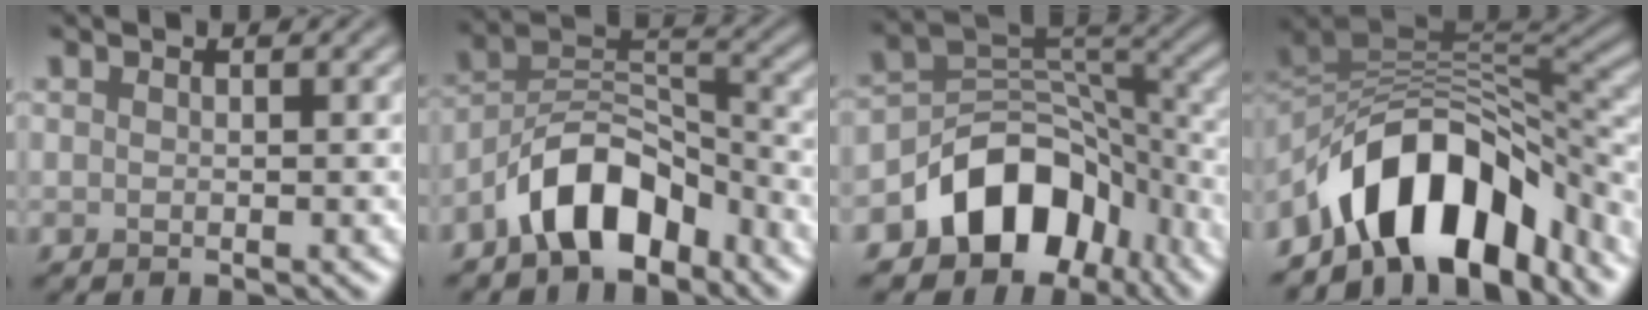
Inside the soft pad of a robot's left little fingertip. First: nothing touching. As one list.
[{"total": 7.5, "force": [-4.9, 3.7, 4.3], "torque": [-0.061, 0.014, -0.098]}, {"total": 8.9, "force": [-4.7, 6.3, 4.2], "torque": [-0.043, 0.003, -0.091]}, {"total": 11.5, "force": [-7.1, 5.5, 7.3], "torque": [-0.098, 0.007, -0.128]}]